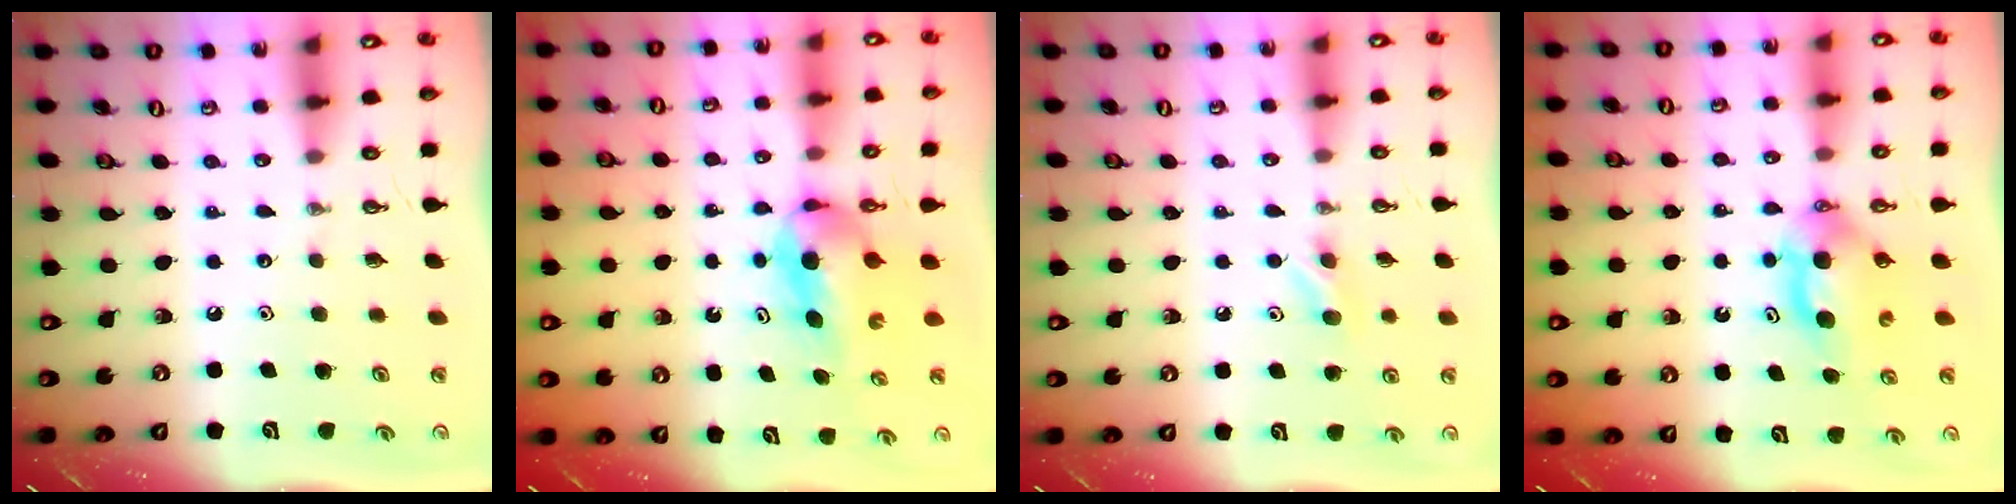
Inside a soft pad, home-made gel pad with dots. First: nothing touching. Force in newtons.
{"total": 5.7, "press": 5.0, "slide": 2.7}
{"total": 5.4, "press": 5.3, "slide": 0.9}
{"total": 6.7, "press": 5.7, "slide": 3.5}